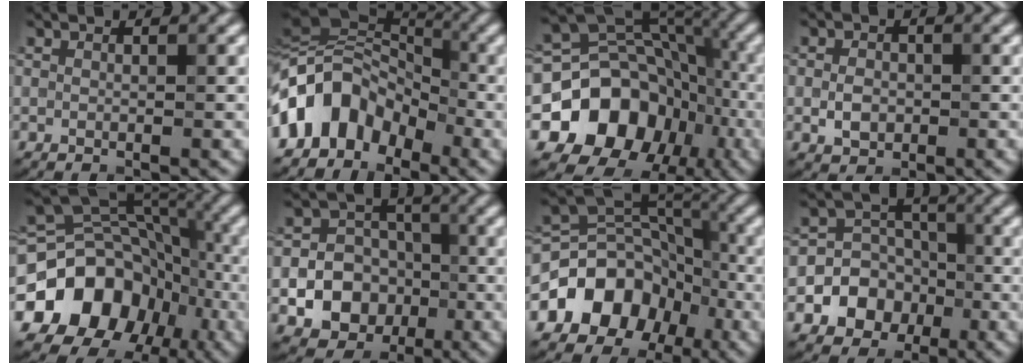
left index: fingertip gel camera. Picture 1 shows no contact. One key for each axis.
{"total": 8.7, "fx": -3.5, "fy": 6.1, "fz": 5.2, "tx": -0.087, "ty": 0.024, "tz": -0.085}
{"total": 15.9, "fx": -6.6, "fy": 12.6, "fz": 7.0, "tx": -0.124, "ty": -0.001, "tz": -0.129}
{"total": 2.0, "fx": -0.5, "fy": 1.4, "fz": 1.4, "tx": -0.026, "ty": 0.002, "tz": -0.011}
{"total": 18.3, "fx": -7.8, "fy": 14.9, "fz": 7.3, "tx": -0.140, "ty": -0.017, "tz": -0.141}
{"total": 11.7, "fx": -3.0, "fy": 10.6, "fz": 4.0, "tx": -0.071, "ty": -0.015, "tz": -0.056}
{"total": 10.0, "fx": -4.2, "fy": 7.7, "fz": 4.8, "tx": -0.078, "ty": 0.024, "tz": -0.088}
{"total": 6.8, "fx": -2.4, "fy": 6.0, "fz": 2.2, "tx": -0.014, "ty": 0.008, "tz": -0.067}